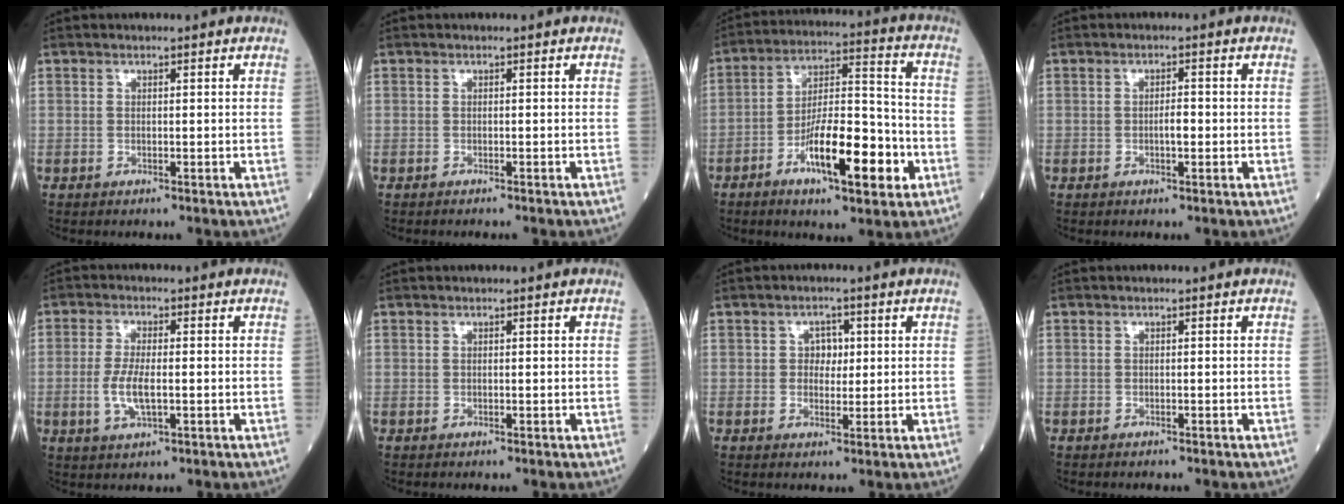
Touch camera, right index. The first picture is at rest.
{"total": 0.8, "force": [-0.7, -0.1, 0.4], "torque": [-0.002, 0.001, -0.008]}
{"total": 14.2, "force": [-5.8, 3.4, 12.5], "torque": [-0.217, 0.004, -0.092]}
{"total": 1.7, "force": [-0.3, 0.4, 1.6], "torque": [-0.029, 0.002, -0.004]}
{"total": 5.1, "force": [-0.8, 1.5, 4.8], "torque": [-0.107, -0.005, -0.012]}
{"total": 0.0}
{"total": 2.7, "force": [0.6, 2.0, 1.8], "torque": [-0.021, 0.003, 0.010]}
{"total": 0.7, "force": [-0.6, 0.1, 0.4], "torque": [-0.008, -0.001, -0.005]}